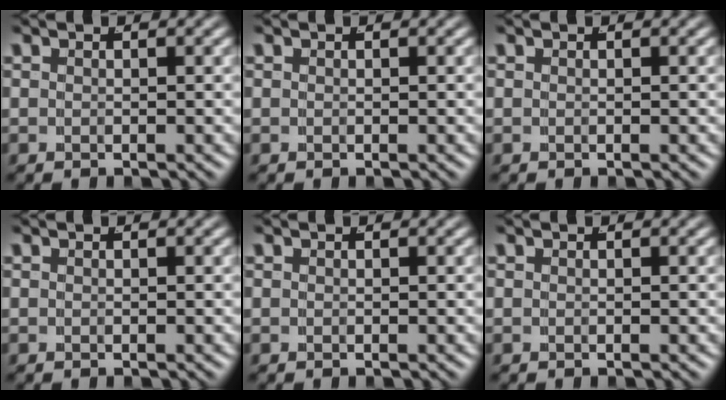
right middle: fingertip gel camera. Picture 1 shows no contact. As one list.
[{"total": 0.0}, {"total": 0.0}, {"total": 0.0}, {"total": 0.0}, {"total": 0.0}]